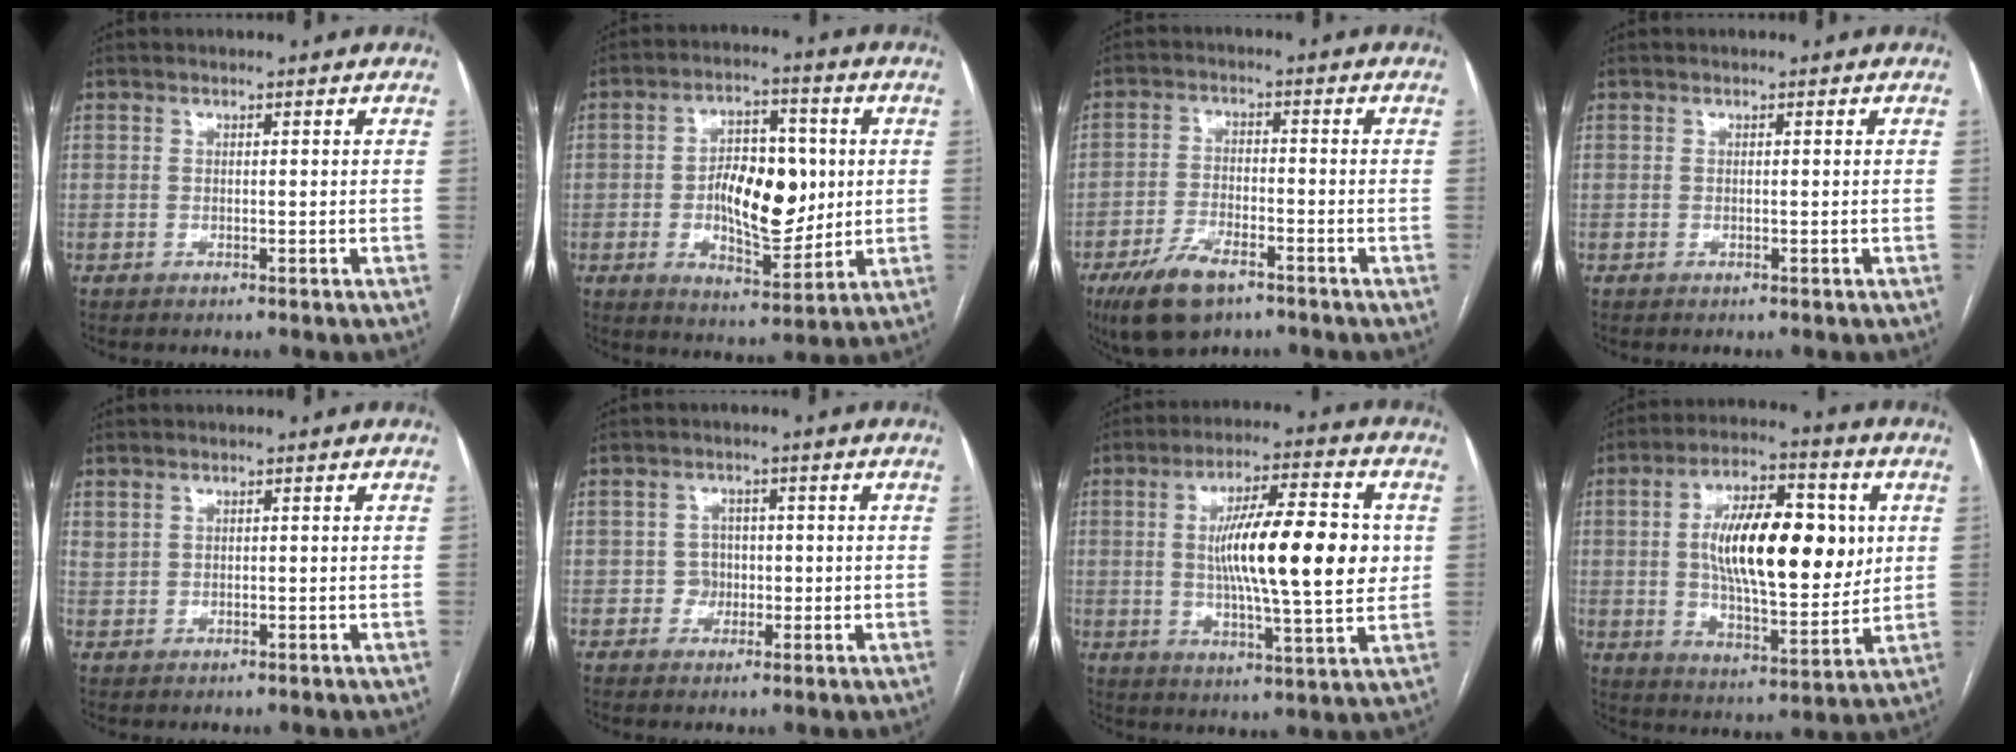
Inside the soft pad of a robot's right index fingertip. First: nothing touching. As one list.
[{"total": 12.3, "force": [0.2, 5.6, 10.9], "torque": [-0.182, 0.011, 0.011]}, {"total": 8.3, "force": [-5.3, 3.2, 5.5], "torque": [-0.118, -0.013, -0.092]}, {"total": 0.0}, {"total": 1.1, "force": [0.8, 0.5, 0.3], "torque": [-0.007, 0.007, 0.019]}, {"total": 2.9, "force": [-0.3, 2.8, 0.5], "torque": [0.001, 0.010, -0.003]}, {"total": 16.6, "force": [1.6, 2.8, 16.3], "torque": [-0.267, 0.009, 0.022]}, {"total": 18.3, "force": [2.9, 6.6, 16.8], "torque": [-0.280, 0.014, 0.047]}]